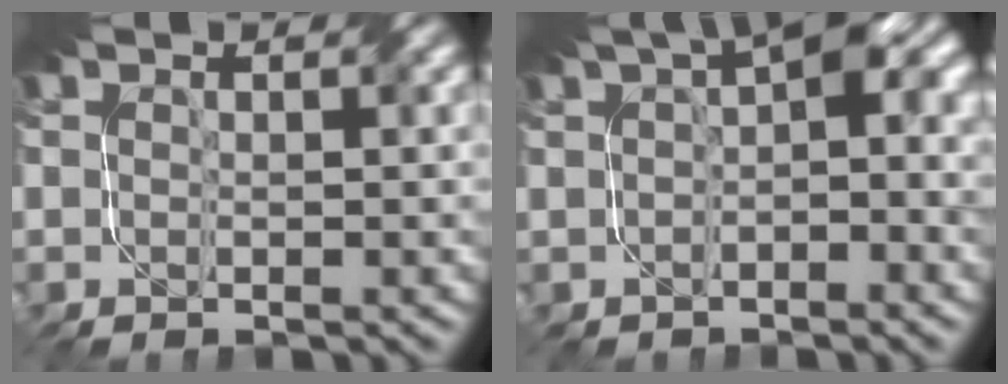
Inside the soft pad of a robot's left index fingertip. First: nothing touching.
{"total": 4.1, "force": [1.0, 1.6, 3.6], "torque": [-0.043, 0.016, 0.006]}